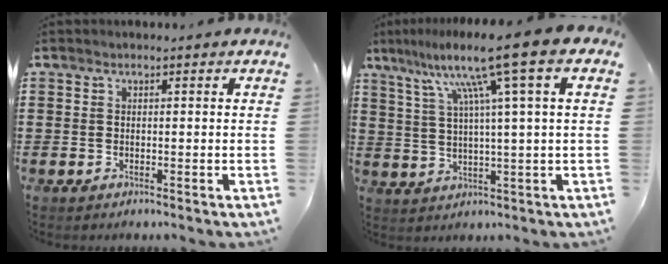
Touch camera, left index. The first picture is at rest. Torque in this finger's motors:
{"motor_torque": [2.14, 0.00, 1.05, 0.21]}